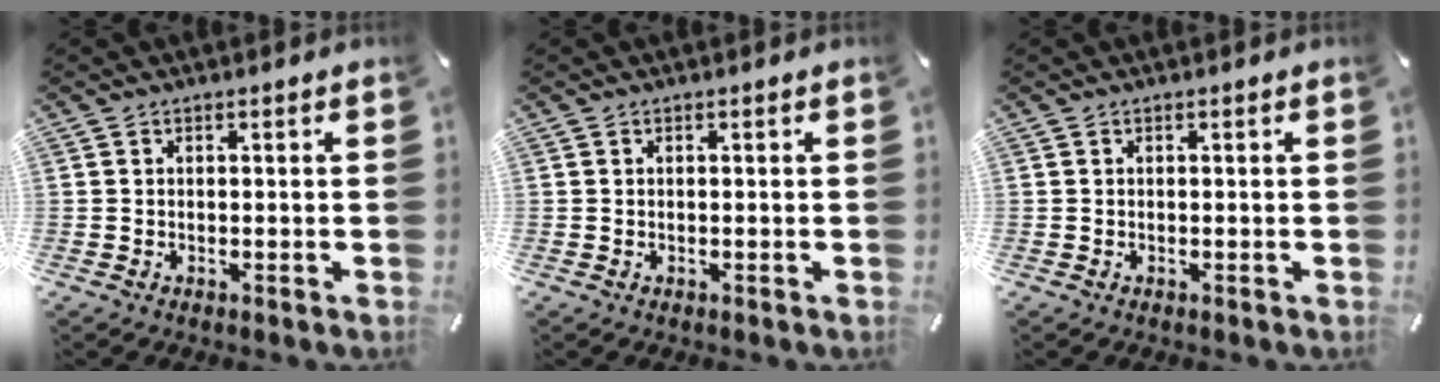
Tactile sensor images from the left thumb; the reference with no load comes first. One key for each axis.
{"total": 0.0}
{"total": 0.0}